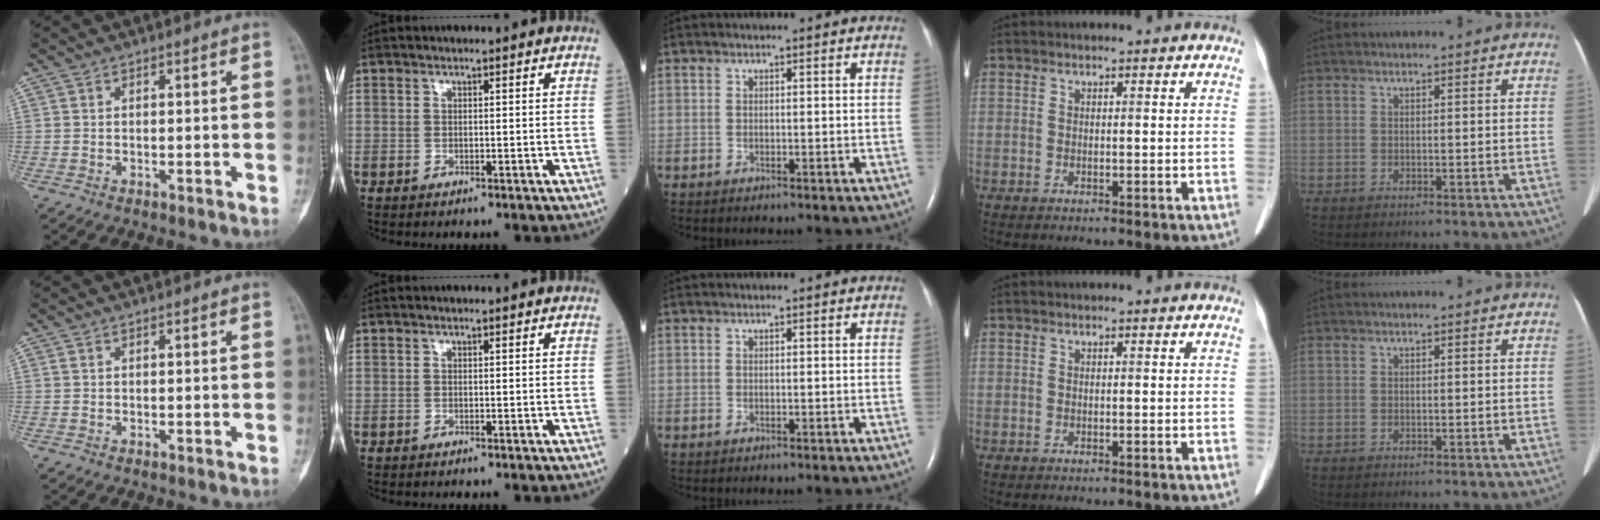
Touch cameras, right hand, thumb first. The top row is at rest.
{}